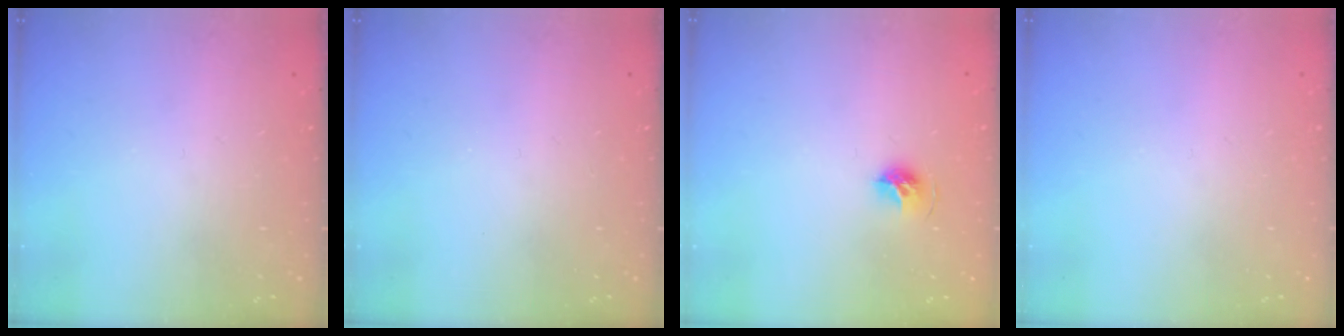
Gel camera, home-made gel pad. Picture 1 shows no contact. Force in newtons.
{"total": 0.0}
{"total": 6.7, "press": 6.7, "slide": 0.9}
{"total": 0.0}